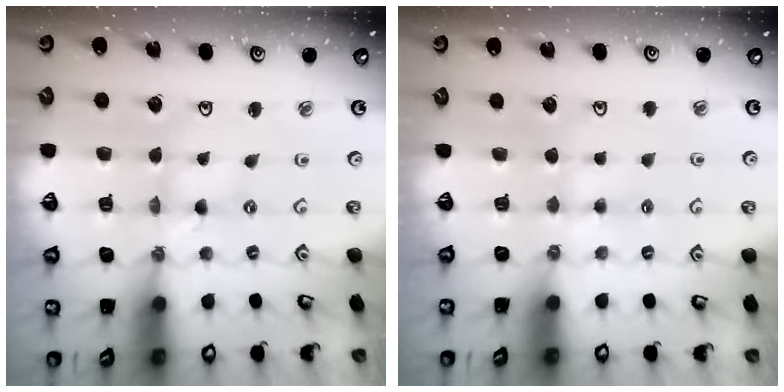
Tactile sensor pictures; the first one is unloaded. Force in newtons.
{"total": 2.4, "press": 2.4, "slide": 0.4}